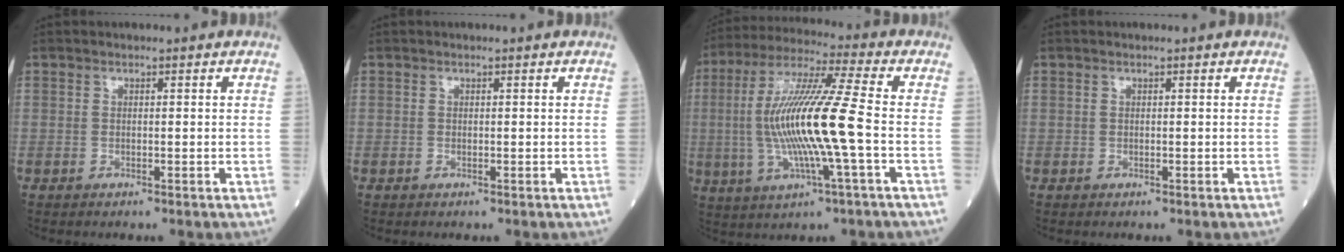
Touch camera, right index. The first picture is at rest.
{"total": 0.0}
{"total": 15.3, "force": [-1.5, 0.0, 15.3], "torque": [-0.309, 0.006, -0.031]}
{"total": 0.0}